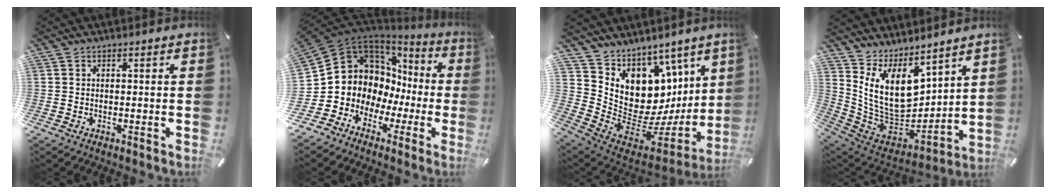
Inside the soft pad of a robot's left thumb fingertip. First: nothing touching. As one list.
[{"total": 9.1, "force": [2.7, 8.5, 1.8], "torque": [-0.045, -0.061, 0.062]}, {"total": 10.0, "force": [2.9, 9.1, 2.9], "torque": [-0.032, -0.096, 0.072]}, {"total": 15.6, "force": [6.2, 10.2, 10.1], "torque": [-0.209, -0.063, 0.122]}]